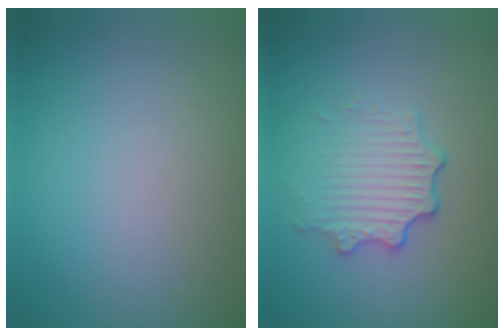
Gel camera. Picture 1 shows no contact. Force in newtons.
{"total": 3.5, "press": 2.8, "slide": 2.1}